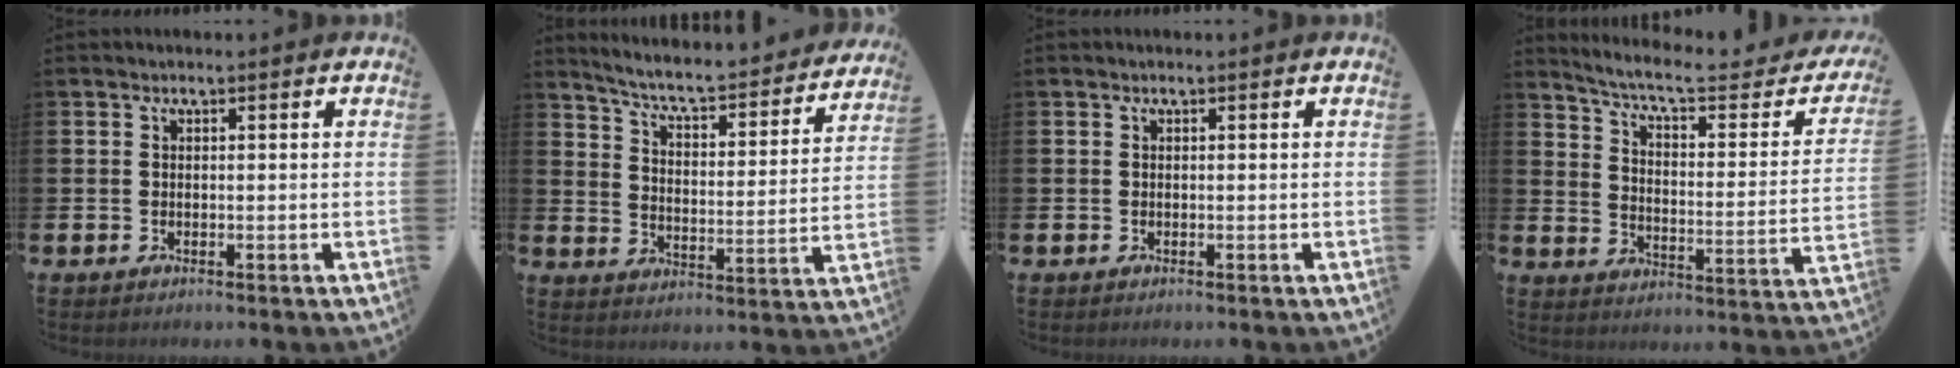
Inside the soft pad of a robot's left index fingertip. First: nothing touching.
{"total": 5.9, "force": [5.4, 0.7, 2.3], "torque": [-0.074, -0.045, 0.085]}
{"total": 0.0}
{"total": 6.7, "force": [5.6, 1.3, 3.4], "torque": [-0.088, -0.044, 0.087]}